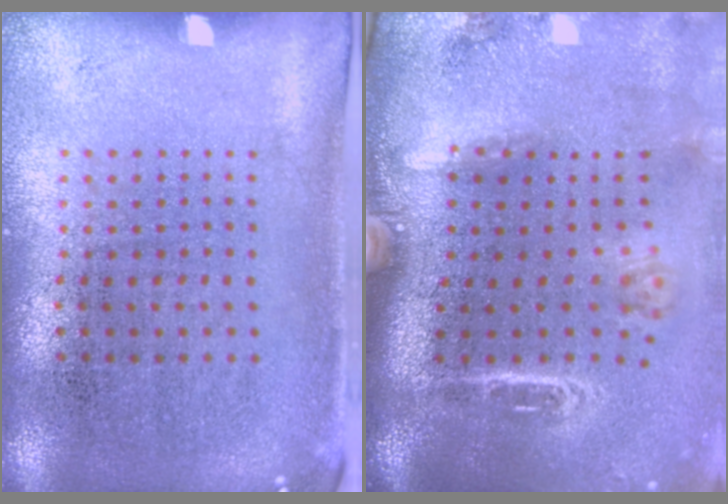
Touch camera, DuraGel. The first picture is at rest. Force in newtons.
{"total": 3.1, "press": 2.1, "slide": 2.3}